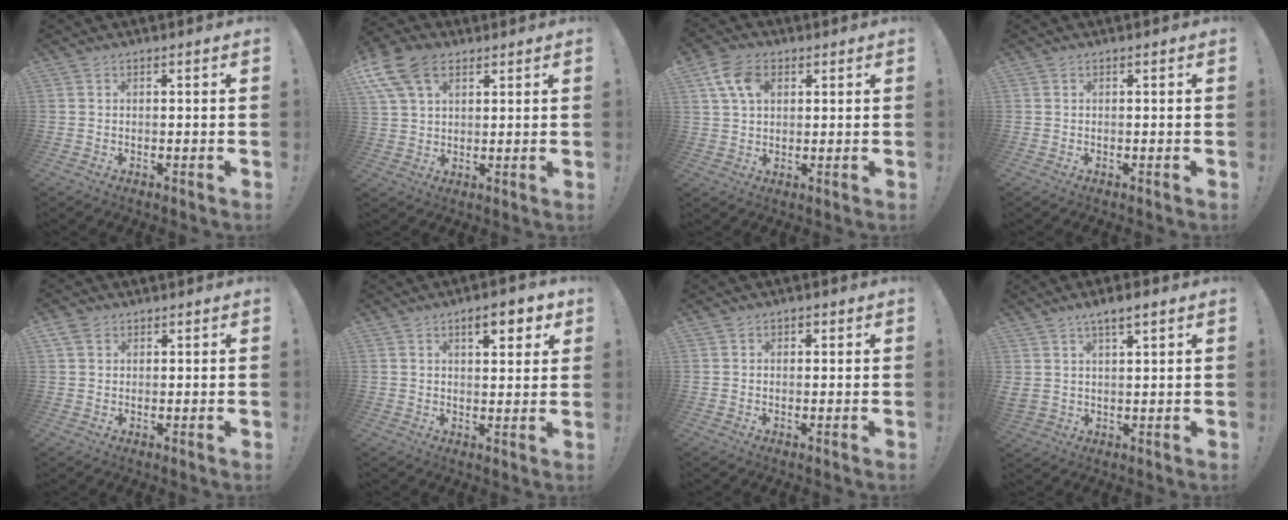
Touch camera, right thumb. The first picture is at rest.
{"total": 12.4, "force": [6.0, 7.6, 7.7], "torque": [-0.150, -0.015, 0.117]}
{"total": 9.2, "force": [3.3, 6.3, 5.9], "torque": [-0.118, 0.007, 0.067]}
{"total": 0.0}
{"total": 3.3, "force": [1.8, 2.1, 1.7], "torque": [-0.029, -0.001, 0.036]}
{"total": 7.2, "force": [3.9, 2.7, 5.4], "torque": [-0.069, -0.012, 0.063]}
{"total": 1.0, "force": [0.2, 0.8, 0.4], "torque": [0.001, 0.000, 0.002]}
{"total": 5.4, "force": [3.1, 1.9, 4.0], "torque": [-0.054, -0.016, 0.055]}